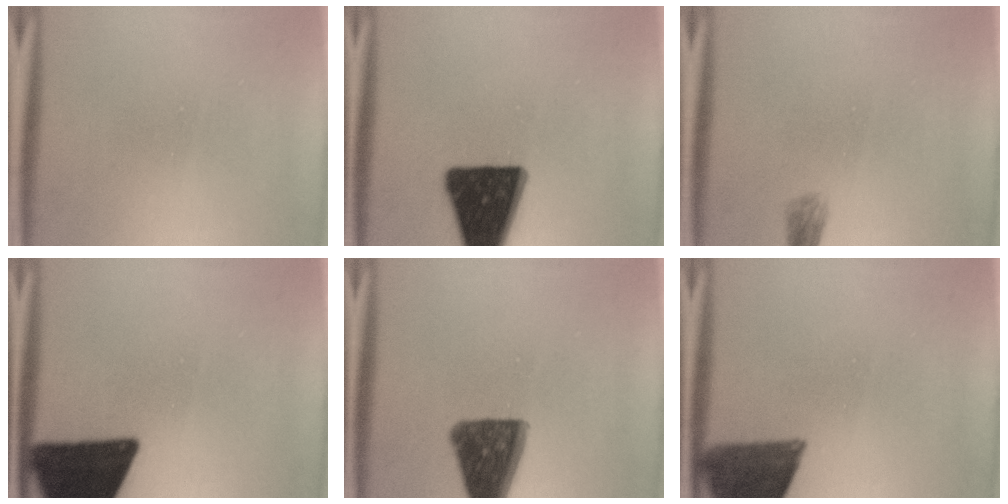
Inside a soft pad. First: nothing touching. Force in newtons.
{"total": 18.5}
{"total": 1.7}
{"total": 18.8}
{"total": 12.0}
{"total": 11.6}